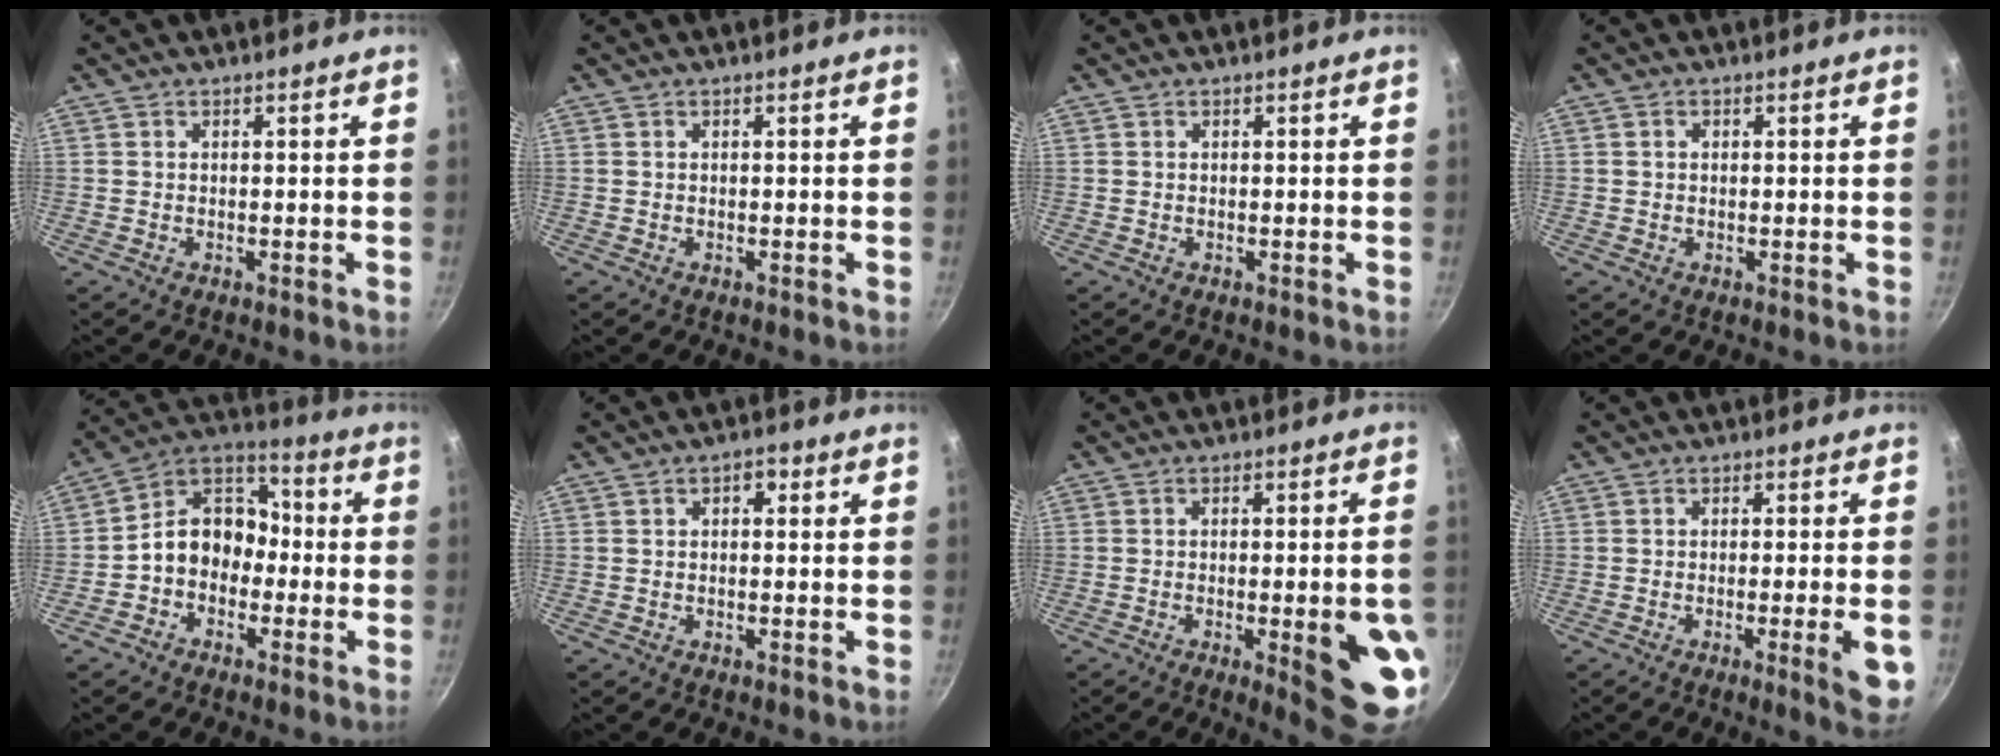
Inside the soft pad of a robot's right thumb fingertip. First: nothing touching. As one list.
[{"total": 0.0}, {"total": 0.0}, {"total": 0.9, "force": [0.2, 0.8, 0.4], "torque": [-0.006, 0.005, 0.003]}, {"total": 11.5, "force": [-2.4, 9.2, 6.5], "torque": [-0.062, 0.056, -0.067]}, {"total": 2.2, "force": [0.5, 1.5, 1.6], "torque": [-0.014, 0.005, 0.002]}, {"total": 14.3, "force": [-3.9, 3.3, 13.3], "torque": [-0.147, 0.011, -0.042]}, {"total": 7.1, "force": [-2.1, 1.1, 6.7], "torque": [-0.085, 0.003, -0.028]}]